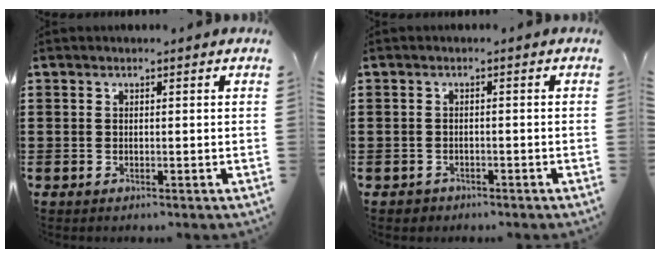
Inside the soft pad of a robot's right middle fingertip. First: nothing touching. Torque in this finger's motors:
{"motor_torque": [1.16, 0.31, 0.04, 0.01]}